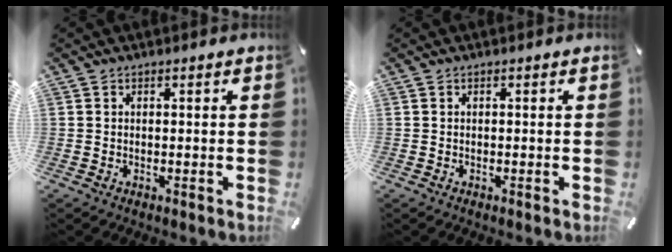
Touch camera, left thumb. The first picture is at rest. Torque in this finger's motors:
{"motor_torque": [0.00, 0.00, 0.00, 0.00, 0.00]}